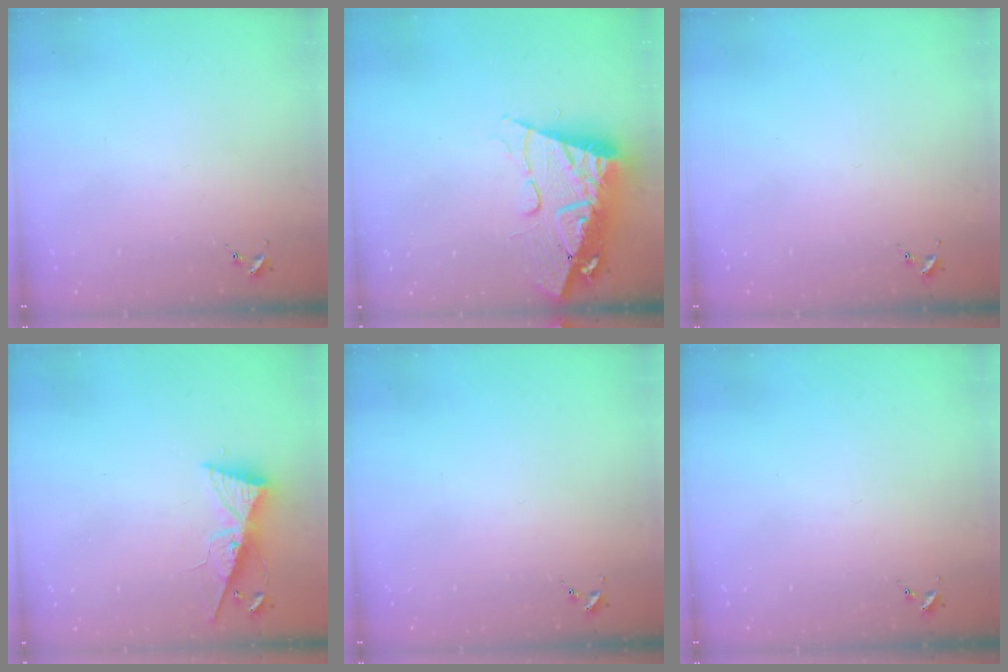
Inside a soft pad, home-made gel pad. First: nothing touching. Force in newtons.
{"total": 16.8, "press": 16.7, "slide": 1.6}
{"total": 0.0}
{"total": 9.6, "press": 9.6, "slide": 0.4}
{"total": 0.0}
{"total": 0.0}